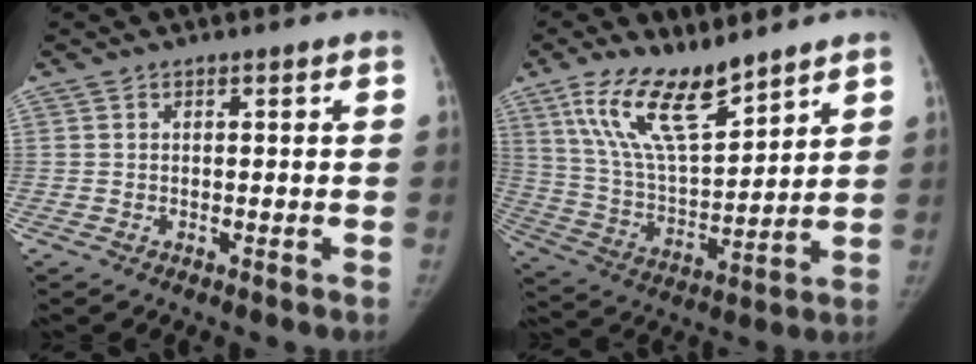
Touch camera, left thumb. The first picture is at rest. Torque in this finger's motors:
{"motor_torque": [0.30, 0.57, 1.39, -1.37, 0.29]}